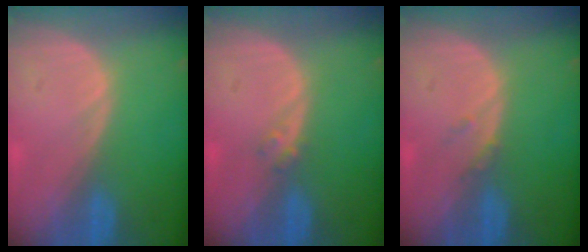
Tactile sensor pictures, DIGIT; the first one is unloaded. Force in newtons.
{"total": 1.4, "press": 1.2, "slide": 0.7}
{"total": 1.0, "press": 1.0, "slide": 0.2}